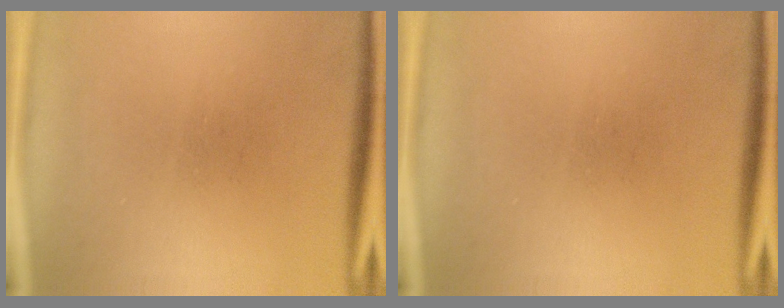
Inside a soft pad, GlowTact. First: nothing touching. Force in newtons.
{"total": 0.0}